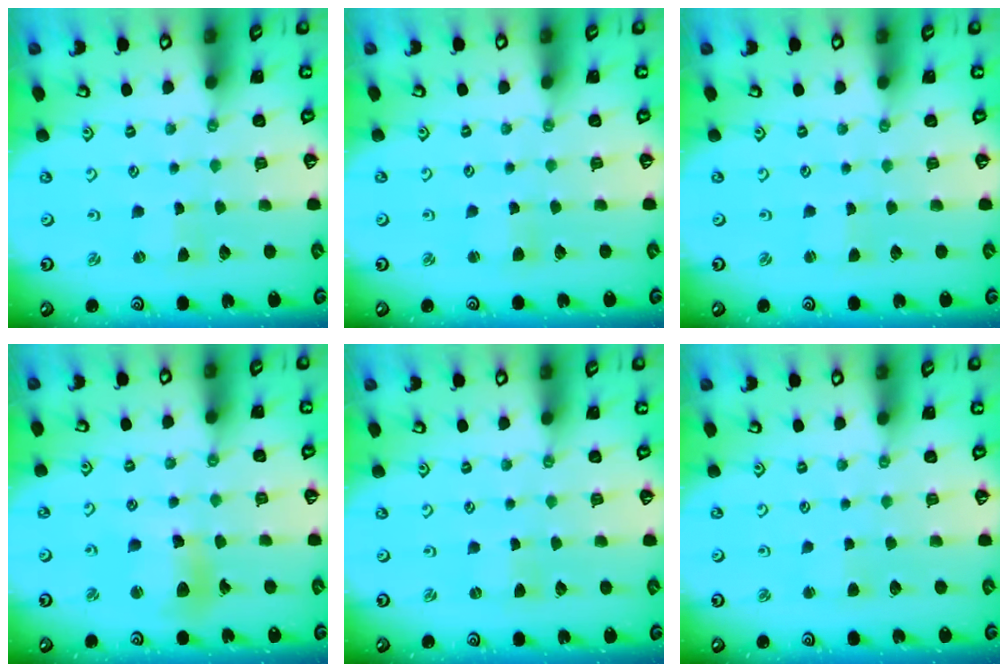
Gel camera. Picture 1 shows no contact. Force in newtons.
{"total": 2.5, "press": 2.5, "slide": 0.1}
{"total": 0.0}
{"total": 10.2, "press": 10.1, "slide": 1.6}
{"total": 0.0}
{"total": 2.5, "press": 2.5, "slide": 0.4}